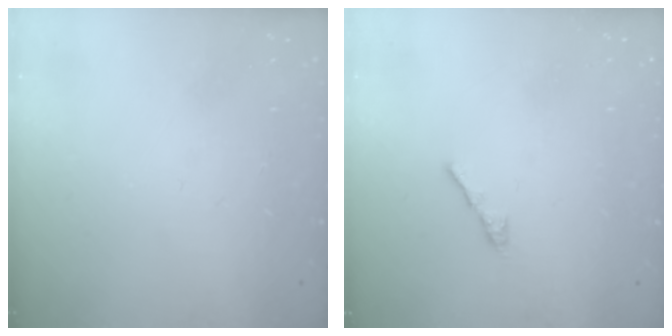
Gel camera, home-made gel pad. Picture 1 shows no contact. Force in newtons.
{"total": 0.6, "press": 0.4, "slide": 0.4}